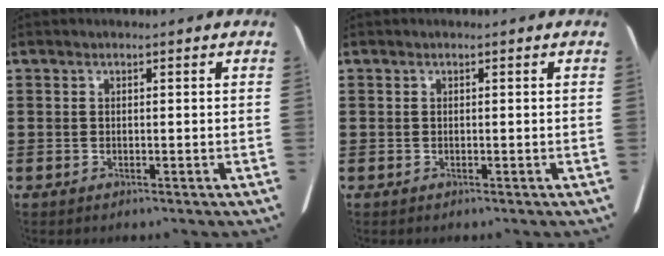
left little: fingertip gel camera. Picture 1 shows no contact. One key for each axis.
{"total": 0.0}